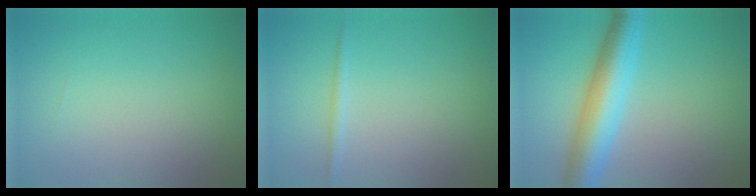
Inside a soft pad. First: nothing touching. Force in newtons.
{"total": 0.8, "press": 0.8, "slide": 0.1}
{"total": 6.6, "press": 6.6, "slide": 0.1}